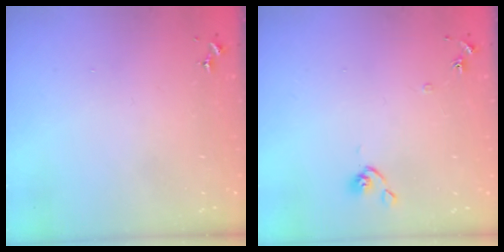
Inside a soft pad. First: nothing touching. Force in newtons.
{"total": 7.1, "press": 7.0, "slide": 0.6}